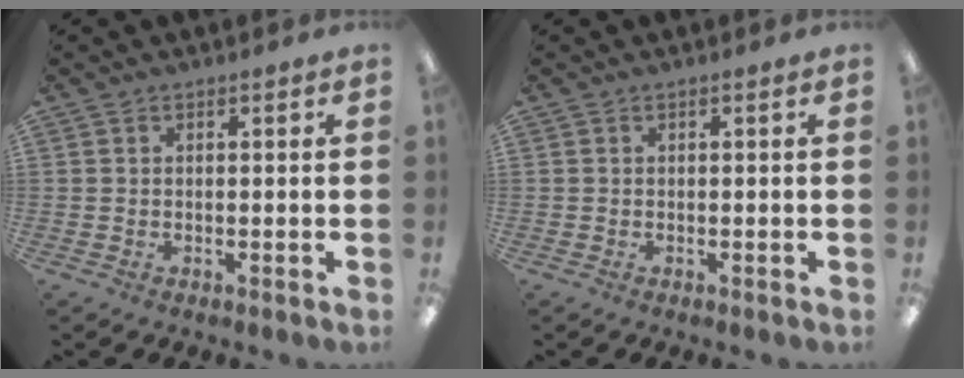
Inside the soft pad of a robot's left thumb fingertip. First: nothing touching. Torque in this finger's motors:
{"motor_torque": [0.01, 0.04, -0.17, -0.04, 0.00]}